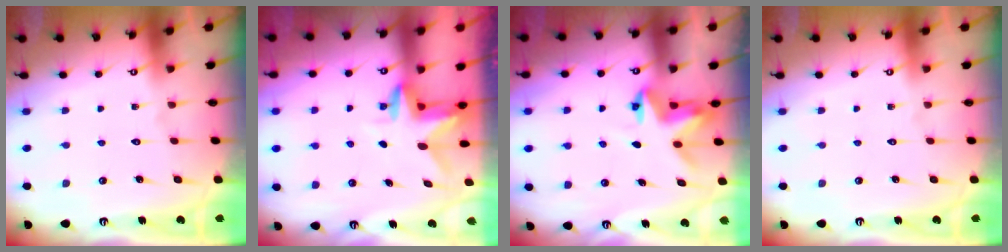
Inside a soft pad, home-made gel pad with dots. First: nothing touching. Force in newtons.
{"total": 2.9, "press": 2.9, "slide": 0.3}
{"total": 3.8, "press": 3.8, "slide": 0.5}
{"total": 0.0}